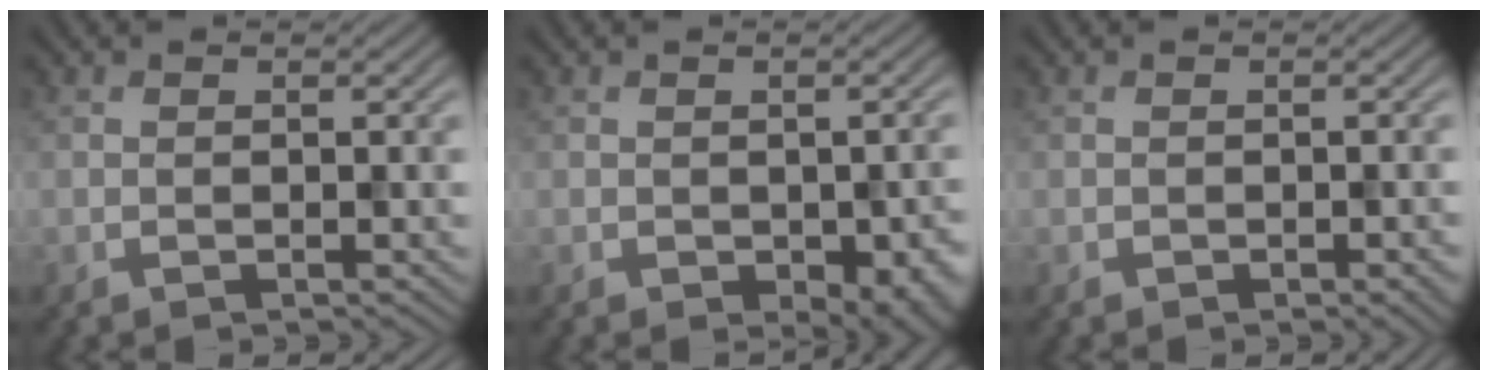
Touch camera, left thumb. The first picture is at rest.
{"total": 5.5, "force": [-2.7, 2.7, 4.0], "torque": [-0.051, -0.027, -0.006]}
{"total": 1.1, "force": [-0.6, 0.2, 0.8], "torque": [-0.005, 0.004, -0.007]}